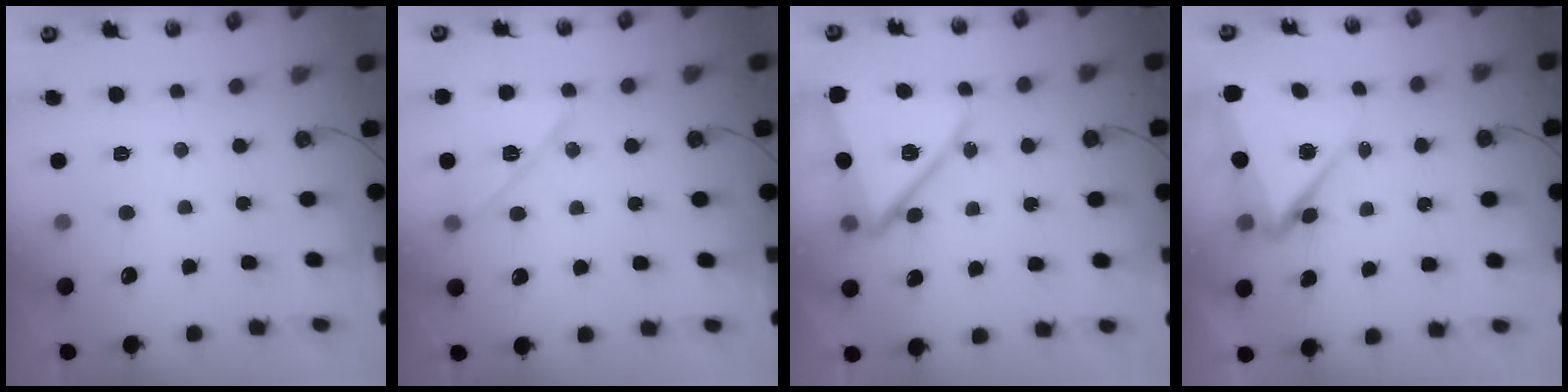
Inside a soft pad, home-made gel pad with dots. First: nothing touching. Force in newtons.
{"total": 12.3, "press": 12.2, "slide": 1.6}
{"total": 15.0, "press": 14.9, "slide": 1.7}
{"total": 7.3, "press": 7.0, "slide": 1.9}